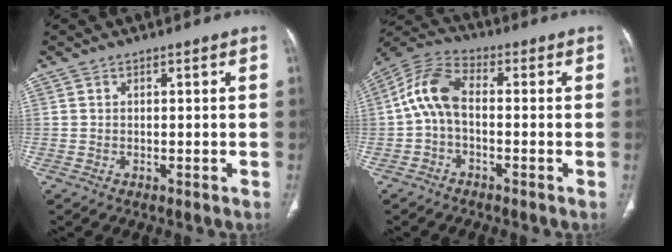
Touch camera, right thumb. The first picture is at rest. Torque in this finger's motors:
{"motor_torque": [-0.51, 0.70, 0.50, -0.45, 0.33]}